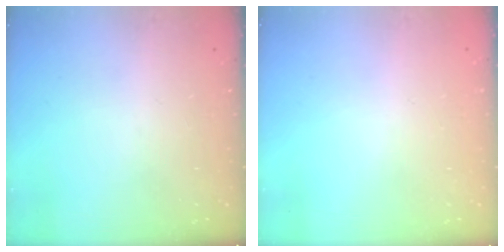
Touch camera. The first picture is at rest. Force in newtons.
{"total": 2.6, "press": 2.6, "slide": 0.2}